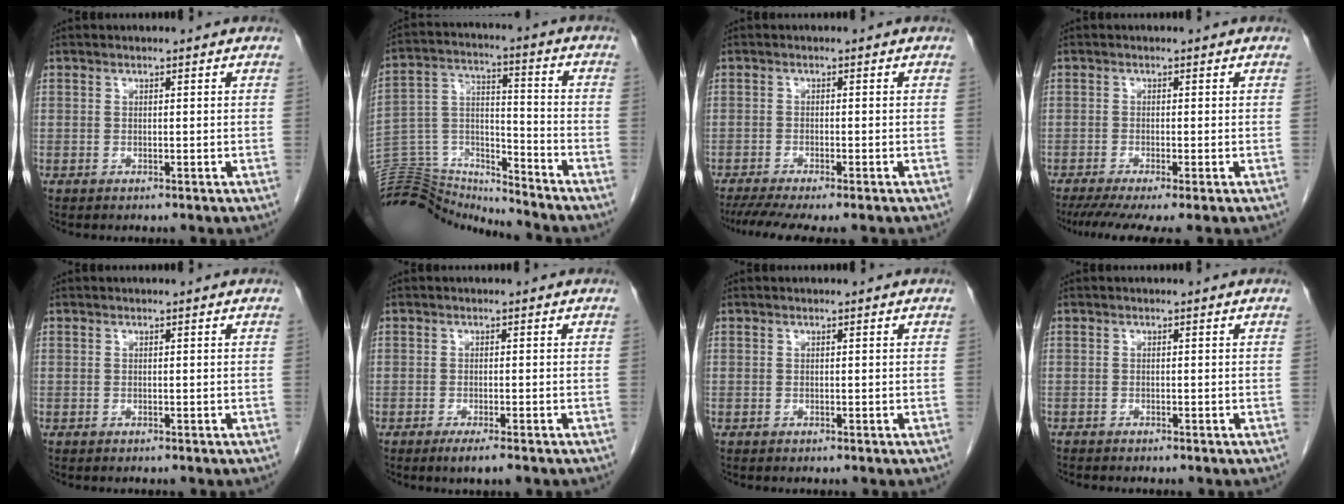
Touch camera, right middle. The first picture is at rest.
{"total": 14.9, "force": [-14.9, 1.4, 0.5], "torque": [-0.006, 0.059, -0.259]}
{"total": 7.6, "force": [-6.2, 0.6, 4.3], "torque": [-0.062, -0.011, -0.098]}
{"total": 7.1, "force": [-5.4, 0.4, 4.7], "torque": [-0.068, -0.017, -0.089]}
{"total": 0.0}
{"total": 3.0, "force": [-2.1, 0.2, 2.2], "torque": [-0.031, -0.006, -0.031]}
{"total": 0.0}
{"total": 1.0, "force": [-0.9, 0.2, 0.2], "torque": [-0.005, -0.002, -0.015]}